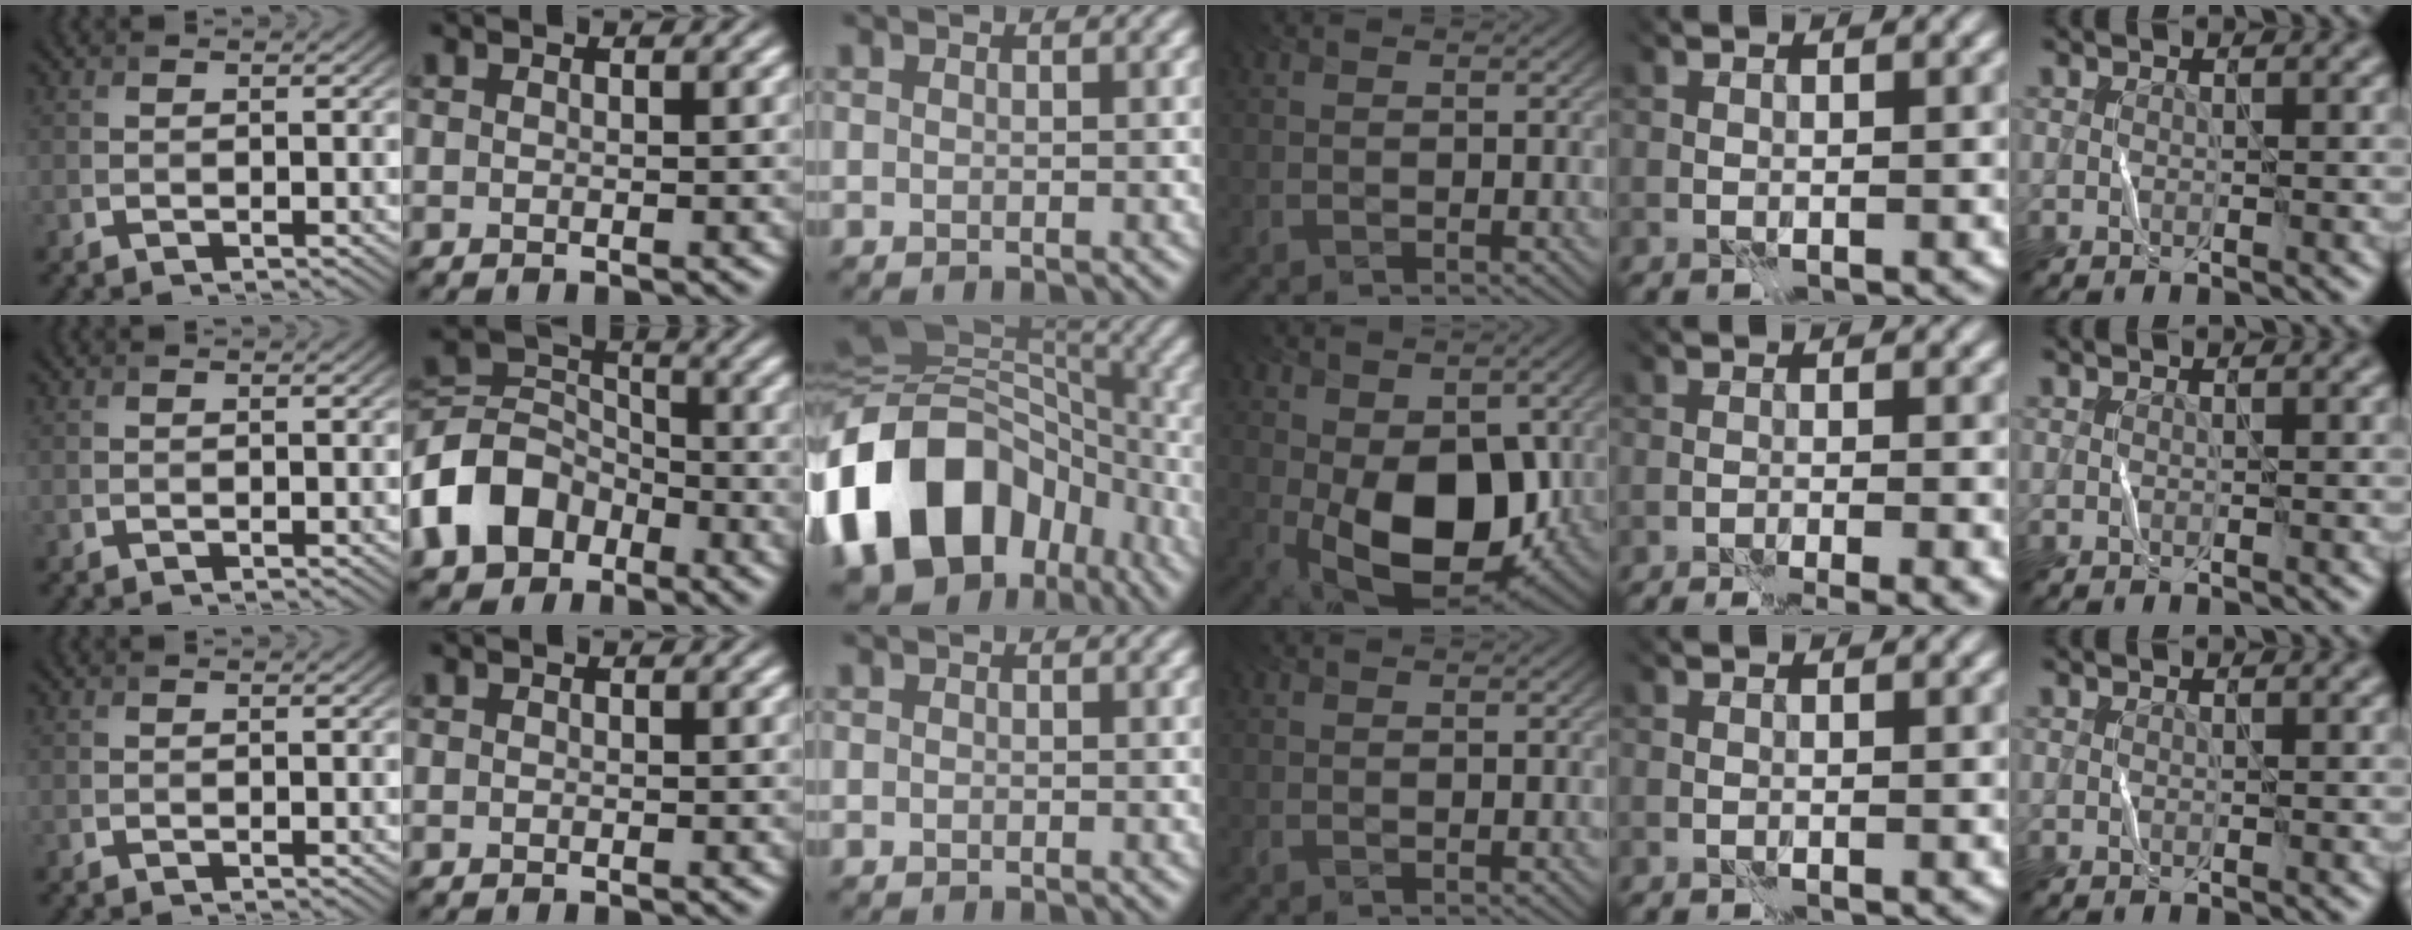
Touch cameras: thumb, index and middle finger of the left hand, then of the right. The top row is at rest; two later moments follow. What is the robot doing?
{"motion": "fold", "object": "bandana"}